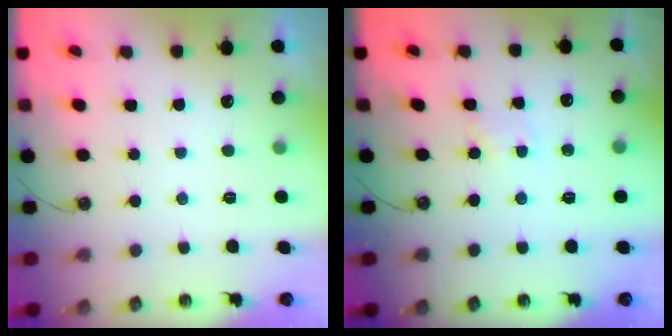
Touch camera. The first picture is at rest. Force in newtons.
{"total": 1.3, "press": 1.3, "slide": 0.2}